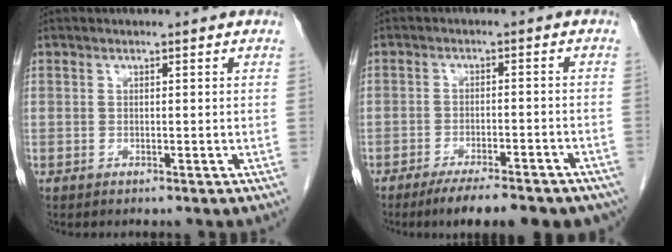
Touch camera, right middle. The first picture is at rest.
{"total": 14.1, "force": [-11.3, 3.1, 7.8], "torque": [-0.076, -0.003, -0.149]}